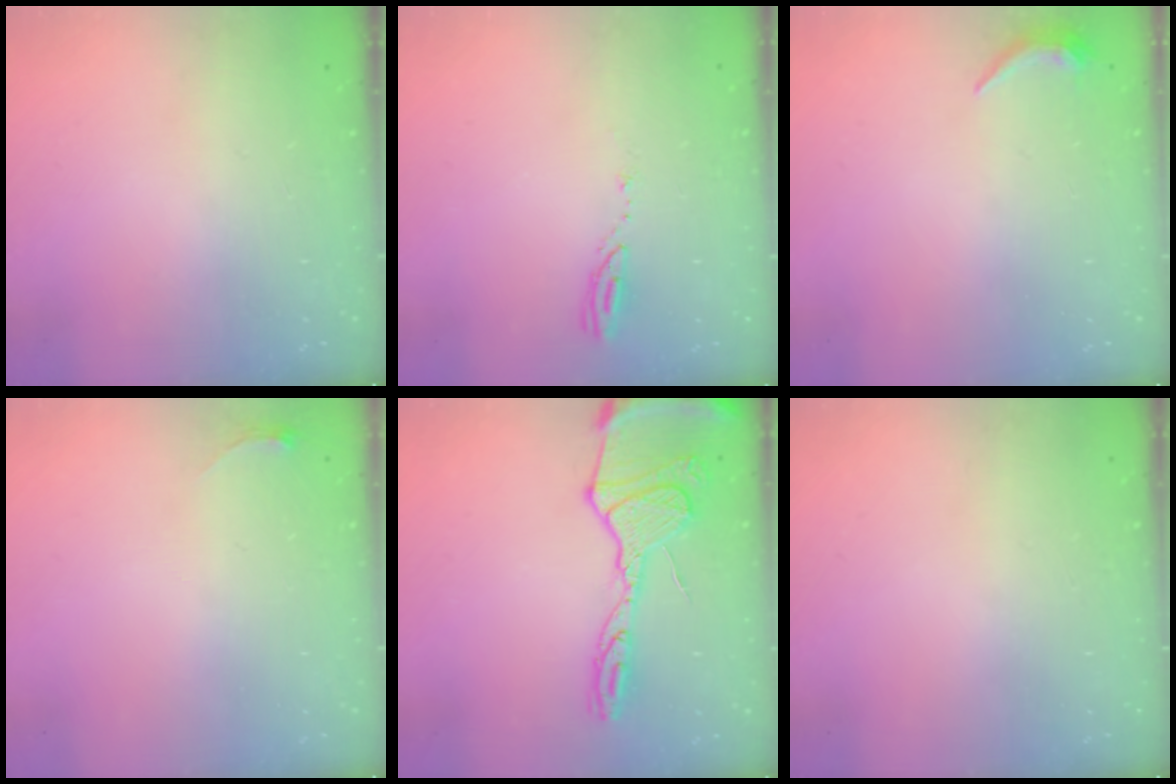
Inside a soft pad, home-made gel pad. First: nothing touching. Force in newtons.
{"total": 5.1, "press": 5.1, "slide": 0.5}
{"total": 4.6, "press": 4.5, "slide": 0.9}
{"total": 2.8, "press": 2.8, "slide": 0.4}
{"total": 19.3, "press": 19.2, "slide": 1.8}
{"total": 0.0}